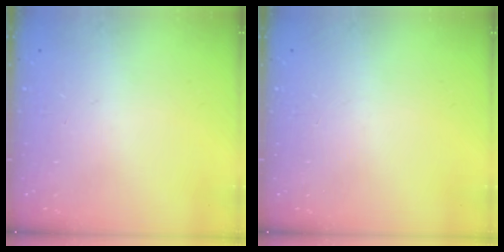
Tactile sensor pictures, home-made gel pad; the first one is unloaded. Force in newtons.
{"total": 0.0}